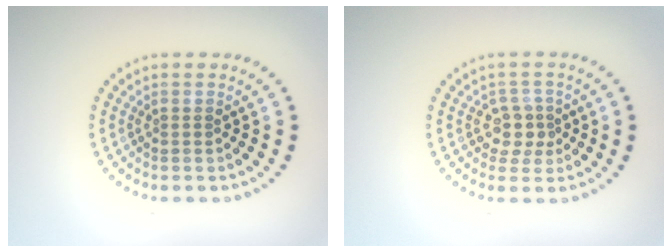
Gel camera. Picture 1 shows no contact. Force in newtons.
{"total": 2.5, "press": 2.1, "slide": 1.2}